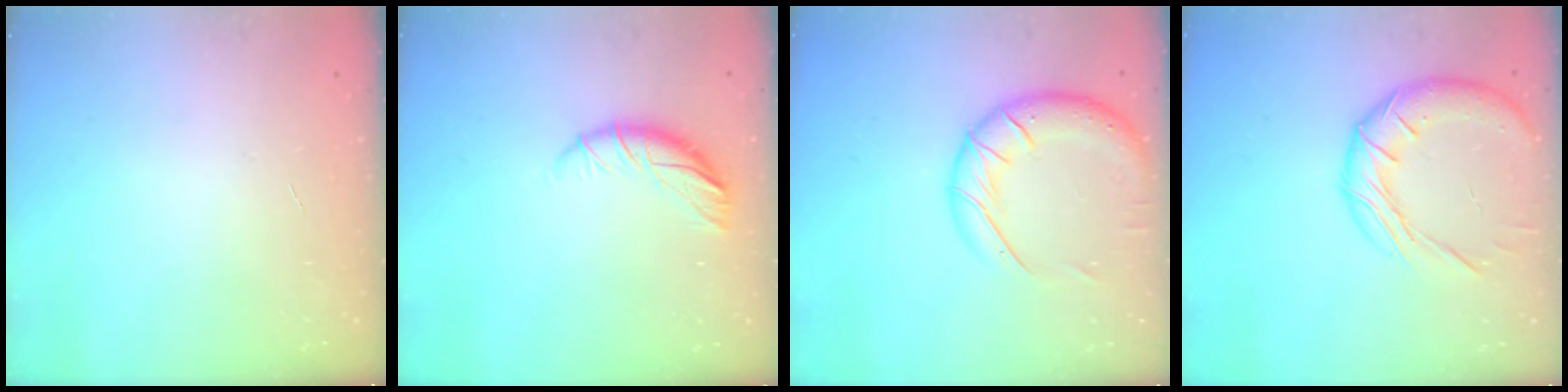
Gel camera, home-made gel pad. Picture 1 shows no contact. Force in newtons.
{"total": 9.4, "press": 9.4, "slide": 1.1}
{"total": 15.9, "press": 15.5, "slide": 3.1}
{"total": 16.0, "press": 15.9, "slide": 1.1}